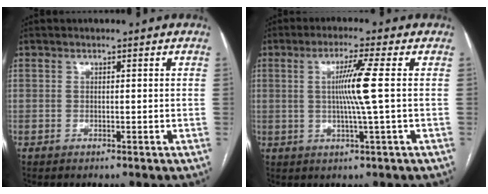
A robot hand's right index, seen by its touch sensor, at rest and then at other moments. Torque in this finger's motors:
{"motor_torque": [0.49, -0.10, 0.22, 0.13]}